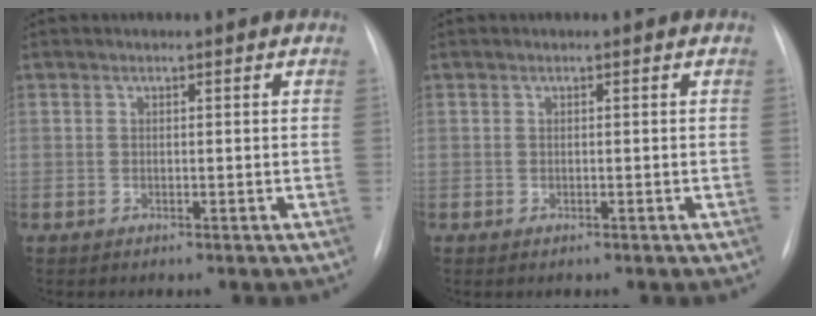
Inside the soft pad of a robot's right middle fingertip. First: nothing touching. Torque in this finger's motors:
{"motor_torque": [0.26, -0.51, 0.04, 0.02]}